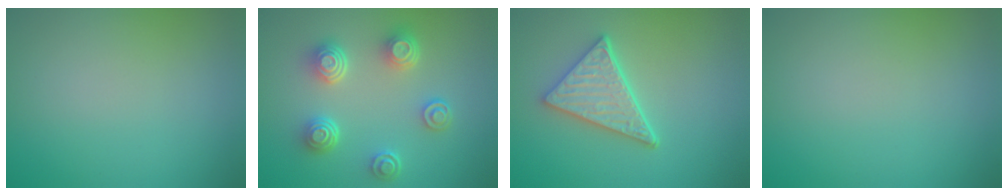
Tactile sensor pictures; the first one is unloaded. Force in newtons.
{"total": 4.6, "press": 3.6, "slide": 2.9}
{"total": 4.6, "press": 3.7, "slide": 2.7}
{"total": 0.0}